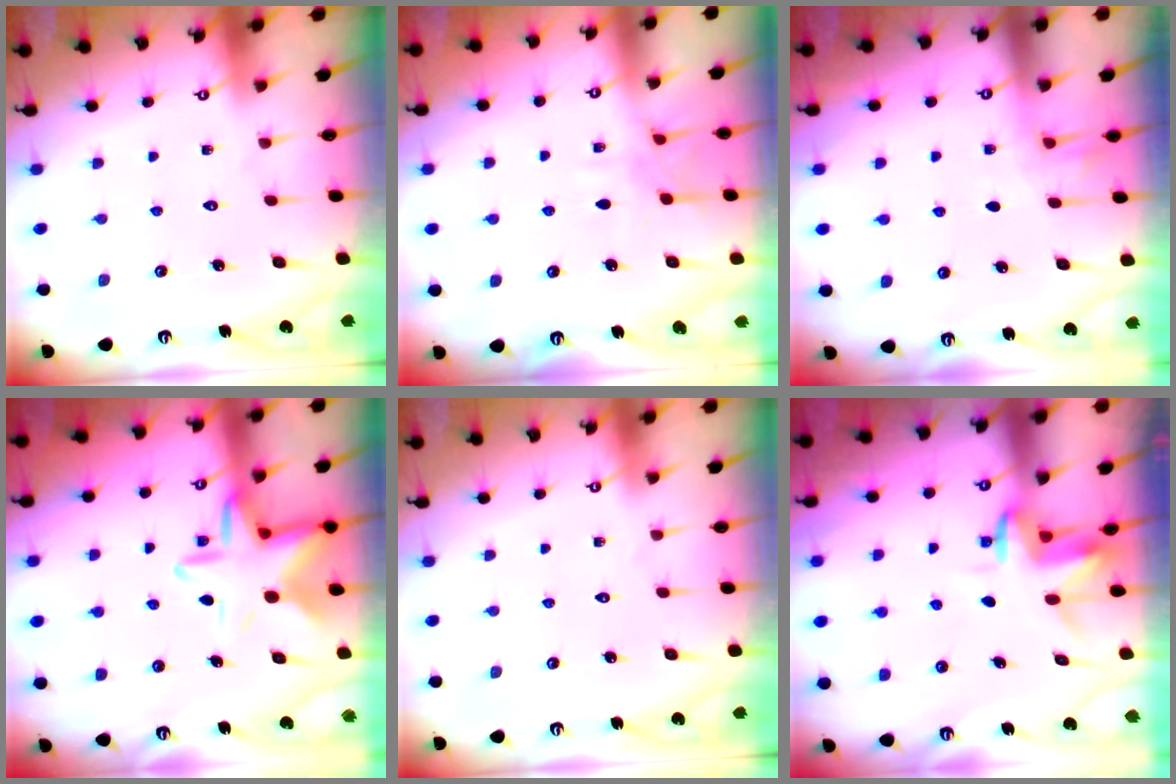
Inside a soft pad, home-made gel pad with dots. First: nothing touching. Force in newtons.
{"total": 6.6, "press": 6.6, "slide": 0.7}
{"total": 2.7, "press": 2.5, "slide": 1.2}
{"total": 13.0, "press": 12.9, "slide": 1.5}
{"total": 0.0}
{"total": 3.6, "press": 3.6, "slide": 0.2}